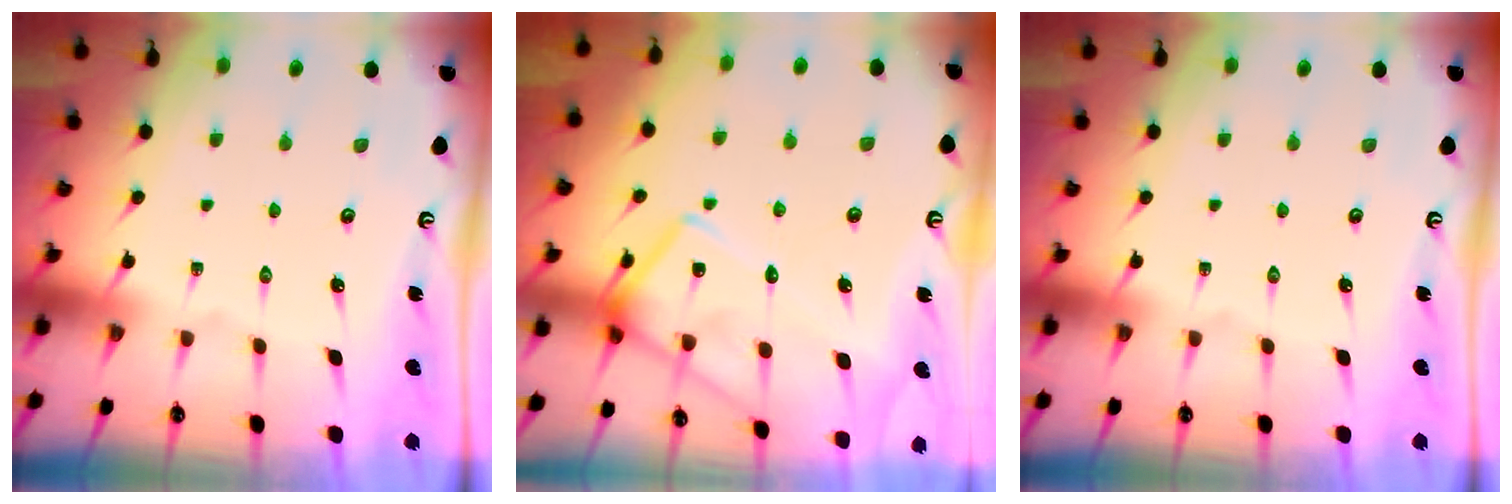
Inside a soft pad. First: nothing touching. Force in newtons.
{"total": 16.3, "press": 16.2, "slide": 1.4}
{"total": 0.0}